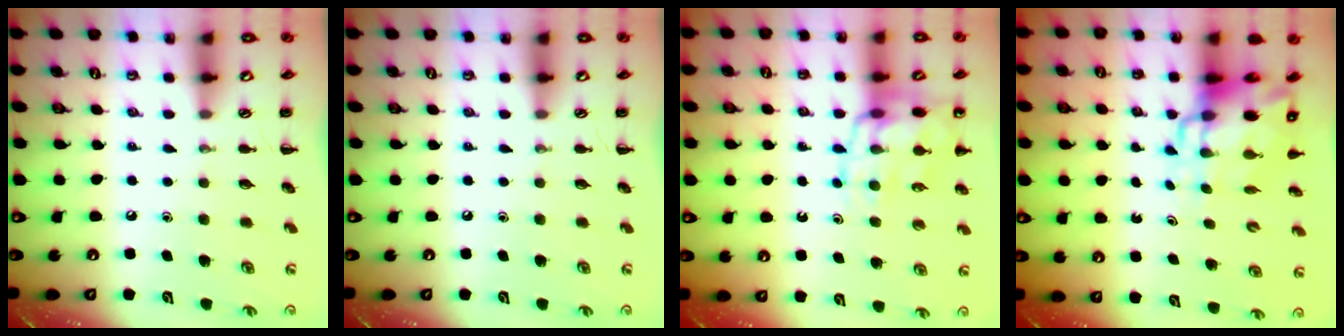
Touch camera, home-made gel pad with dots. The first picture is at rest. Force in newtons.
{"total": 0.0}
{"total": 17.8, "press": 17.4, "slide": 3.5}
{"total": 9.3, "press": 9.0, "slide": 2.4}